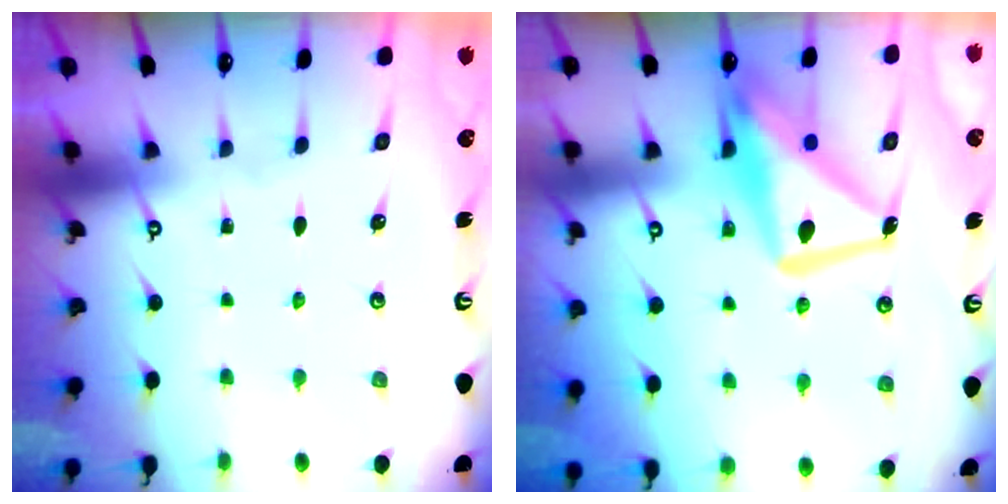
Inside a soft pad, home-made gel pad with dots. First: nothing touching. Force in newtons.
{"total": 17.2, "press": 17.2, "slide": 1.7}